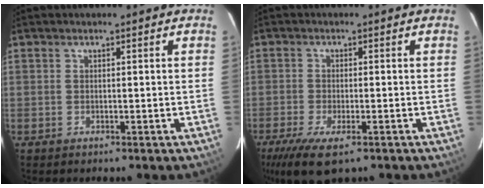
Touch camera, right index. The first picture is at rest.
{"total": 9.0, "force": [-5.6, 2.9, 6.4], "torque": [-0.147, -0.035, -0.097]}